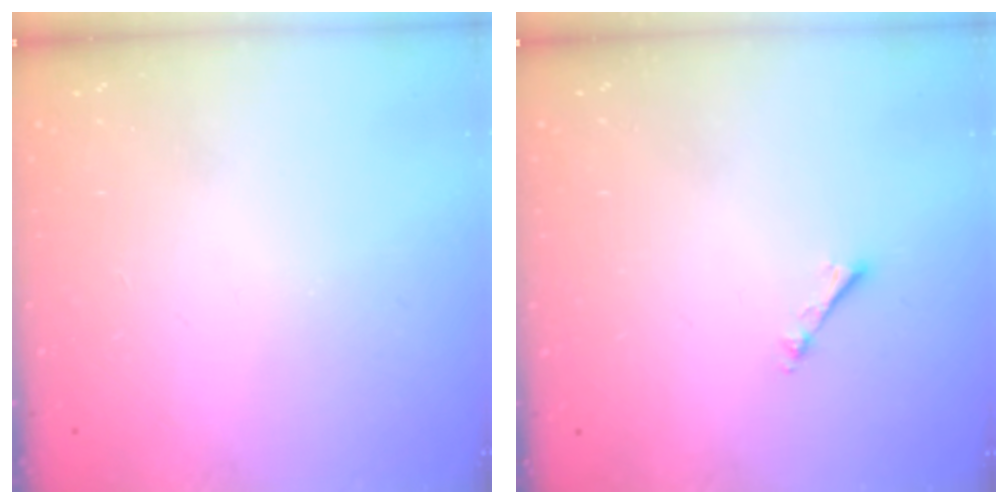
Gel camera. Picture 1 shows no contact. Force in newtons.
{"total": 1.0, "press": 1.0, "slide": 0.2}